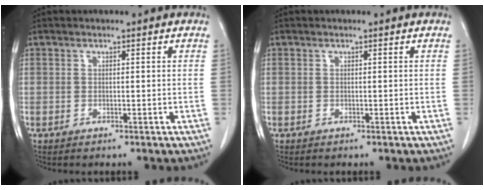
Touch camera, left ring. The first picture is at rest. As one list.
[{"total": 0.0}]